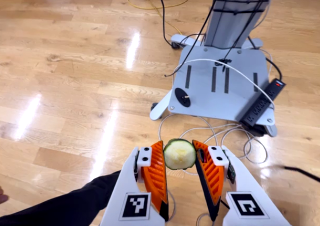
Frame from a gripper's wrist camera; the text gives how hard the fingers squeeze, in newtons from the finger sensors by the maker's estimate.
{"total": 7.2, "left": 7.0, "right": 7.4}